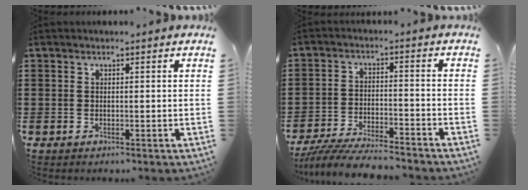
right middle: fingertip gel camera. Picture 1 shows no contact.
{"total": 6.5, "force": [-6.3, 0.5, 1.8], "torque": [-0.035, 0.002, -0.122]}